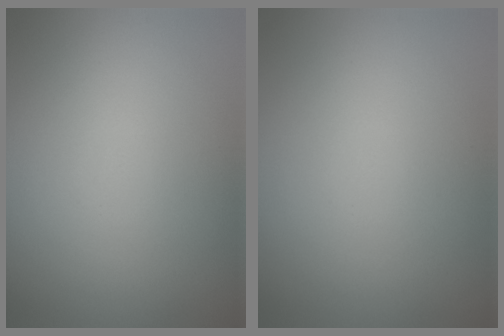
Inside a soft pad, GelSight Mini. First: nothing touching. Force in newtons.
{"total": 0.0}